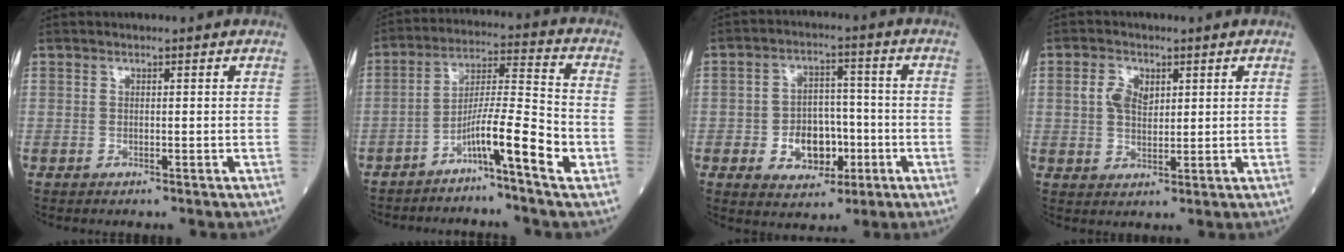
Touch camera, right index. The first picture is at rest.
{"total": 8.4, "force": [-4.7, -0.8, 7.0], "torque": [-0.116, 0.010, -0.084]}
{"total": 7.9, "force": [-2.1, 5.4, 5.3], "torque": [-0.089, 0.014, -0.027]}
{"total": 4.2, "force": [1.4, 2.6, 3.0], "torque": [-0.064, 0.009, 0.032]}